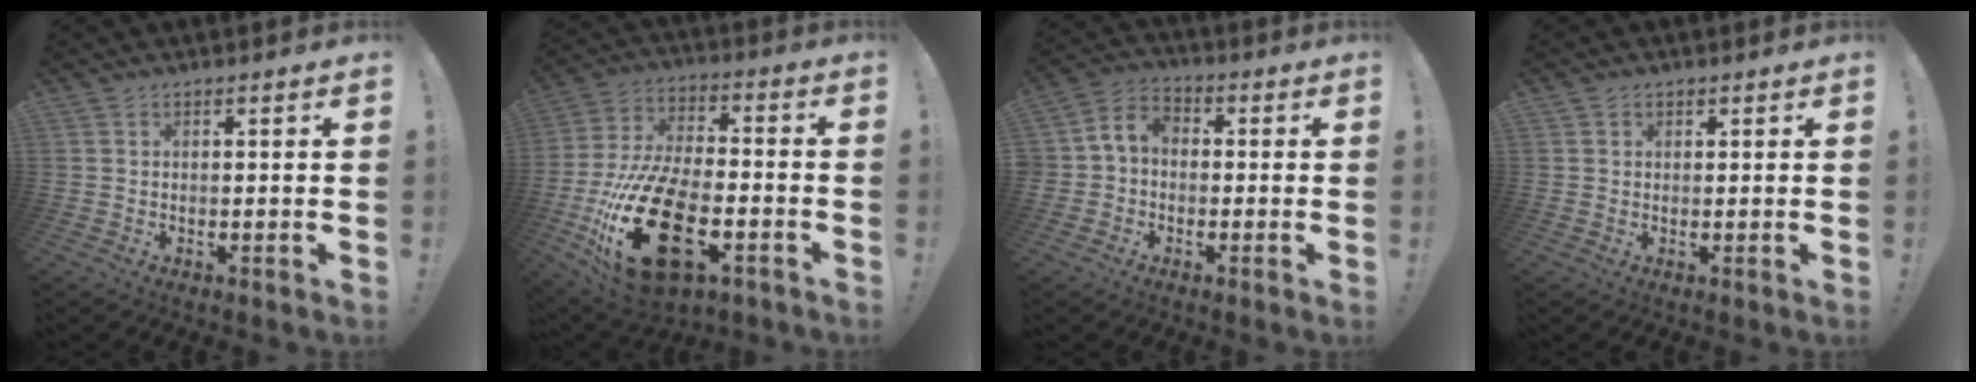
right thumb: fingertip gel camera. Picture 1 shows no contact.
{"total": 27.6, "force": [-9.4, 15.1, 21.0], "torque": [-0.402, 0.055, -0.141]}
{"total": 6.0, "force": [-0.8, 5.1, 3.1], "torque": [-0.075, 0.021, -0.013]}
{"total": 0.8, "force": [0.4, 0.7, 0.2], "torque": [-0.001, 0.000, 0.008]}